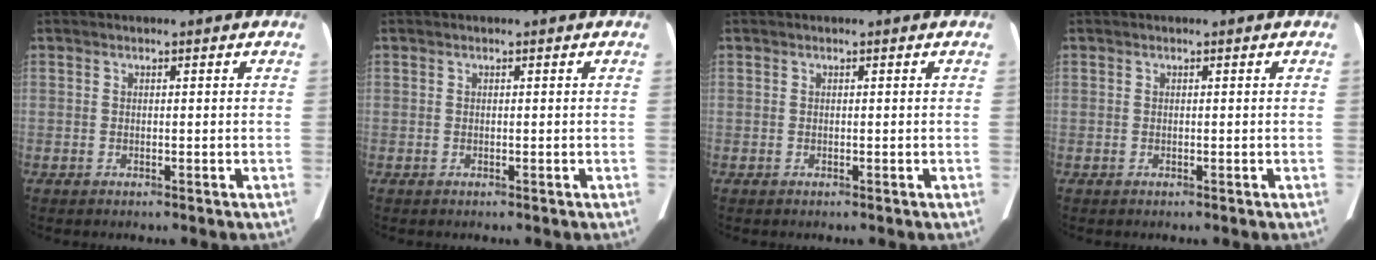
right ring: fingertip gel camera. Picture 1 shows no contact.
{"total": 0.0}
{"total": 0.0}
{"total": 0.0}